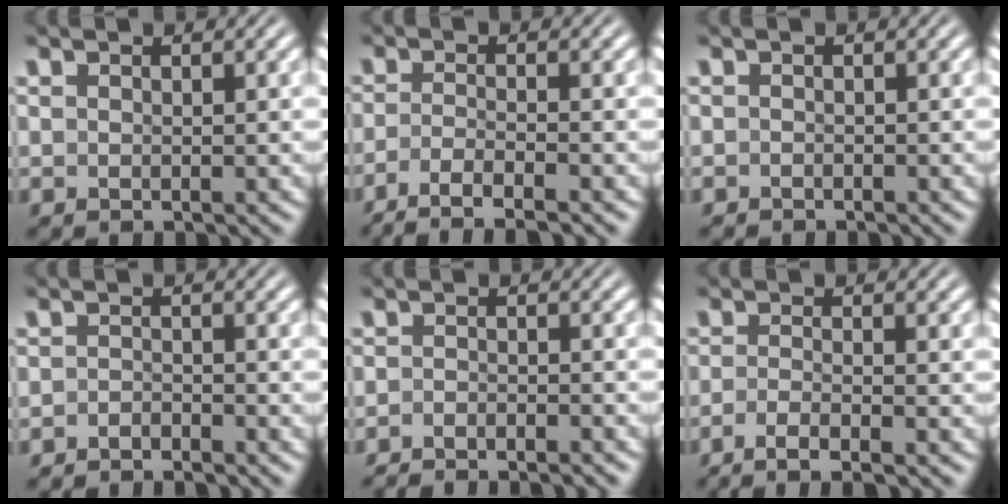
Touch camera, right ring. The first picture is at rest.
{"total": 6.6, "force": [-5.4, 1.9, 3.4], "torque": [-0.061, -0.028, -0.070]}
{"total": 0.9, "force": [-0.9, -0.1, -0.2], "torque": [-0.005, -0.012, -0.009]}
{"total": 2.8, "force": [-2.7, 0.4, -0.2], "torque": [-0.001, -0.011, -0.044]}
{"total": 4.0, "force": [-3.9, 0.6, 0.5], "torque": [-0.006, -0.010, -0.062]}
{"total": 4.9, "force": [-3.9, 0.9, 2.8], "torque": [-0.051, -0.017, -0.053]}